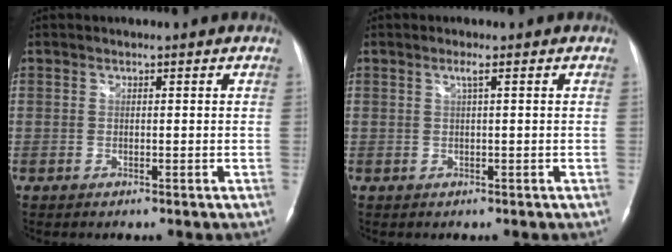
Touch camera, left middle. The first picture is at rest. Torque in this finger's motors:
{"motor_torque": [0.44, -0.07, 0.19, 0.05]}